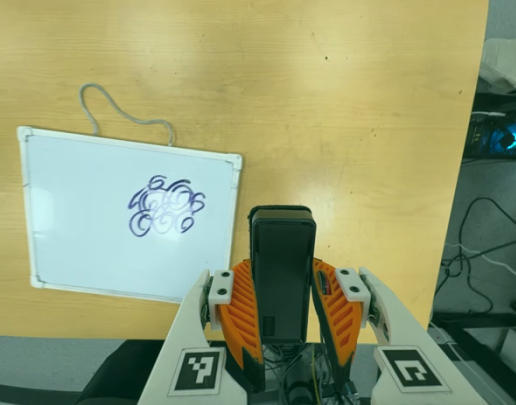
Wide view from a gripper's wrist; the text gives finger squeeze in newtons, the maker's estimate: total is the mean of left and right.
{"total": 6.5, "left": 4.3, "right": 8.7}